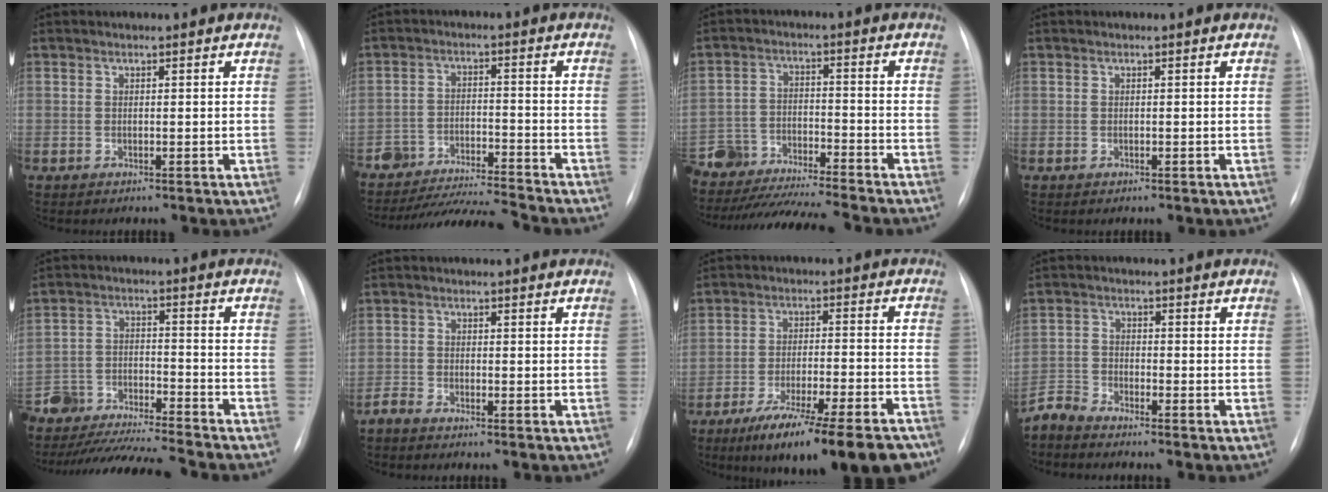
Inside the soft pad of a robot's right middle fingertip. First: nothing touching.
{"total": 13.0, "force": [-12.7, -0.7, 2.9], "torque": [-0.040, -0.005, -0.205]}
{"total": 19.5, "force": [-18.0, 0.7, 7.4], "torque": [-0.163, -0.021, -0.296]}
{"total": 0.0}
{"total": 21.4, "force": [-19.9, 0.8, 8.0], "torque": [-0.178, -0.033, -0.322]}
{"total": 1.6, "force": [-1.5, 0.1, 0.5], "torque": [-0.014, -0.003, -0.032]}
{"total": 18.6, "force": [-14.1, 2.1, 11.8], "torque": [-0.140, -0.007, -0.217]}
{"total": 1.9, "force": [-1.9, 0.0, 0.2], "torque": [-0.005, -0.006, -0.041]}